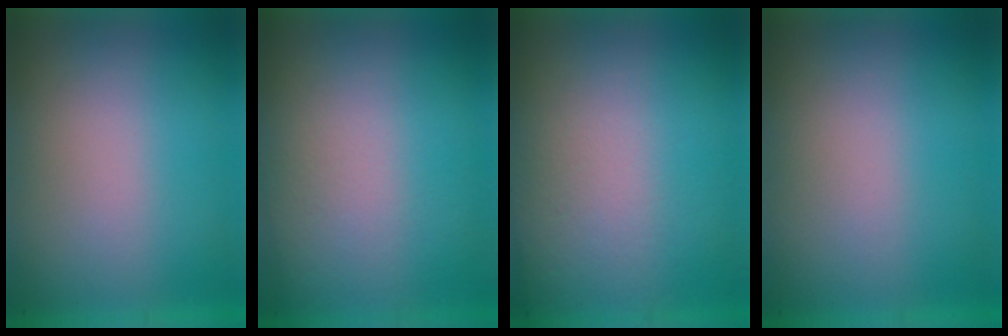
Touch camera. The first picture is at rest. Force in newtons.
{"total": 2.6}
{"total": 3.7}
{"total": 0.0}